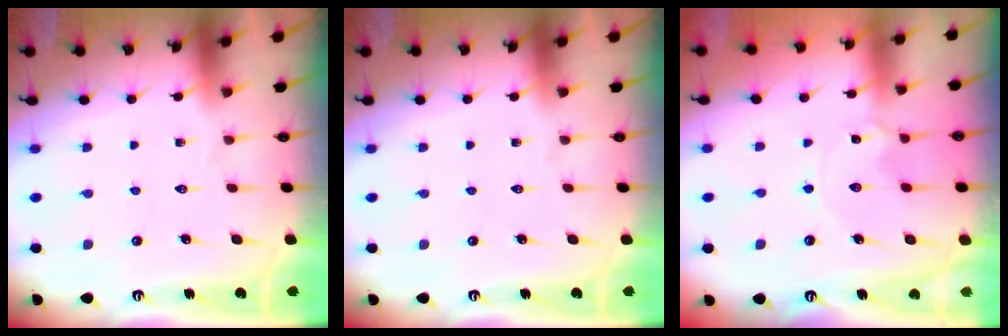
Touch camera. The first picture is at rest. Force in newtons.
{"total": 0.0}
{"total": 1.8, "press": 1.8, "slide": 0.3}